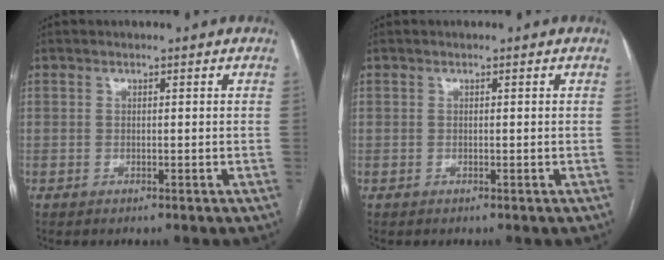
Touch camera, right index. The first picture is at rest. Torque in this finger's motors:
{"motor_torque": [0.00, 0.00, 0.01, 0.00]}